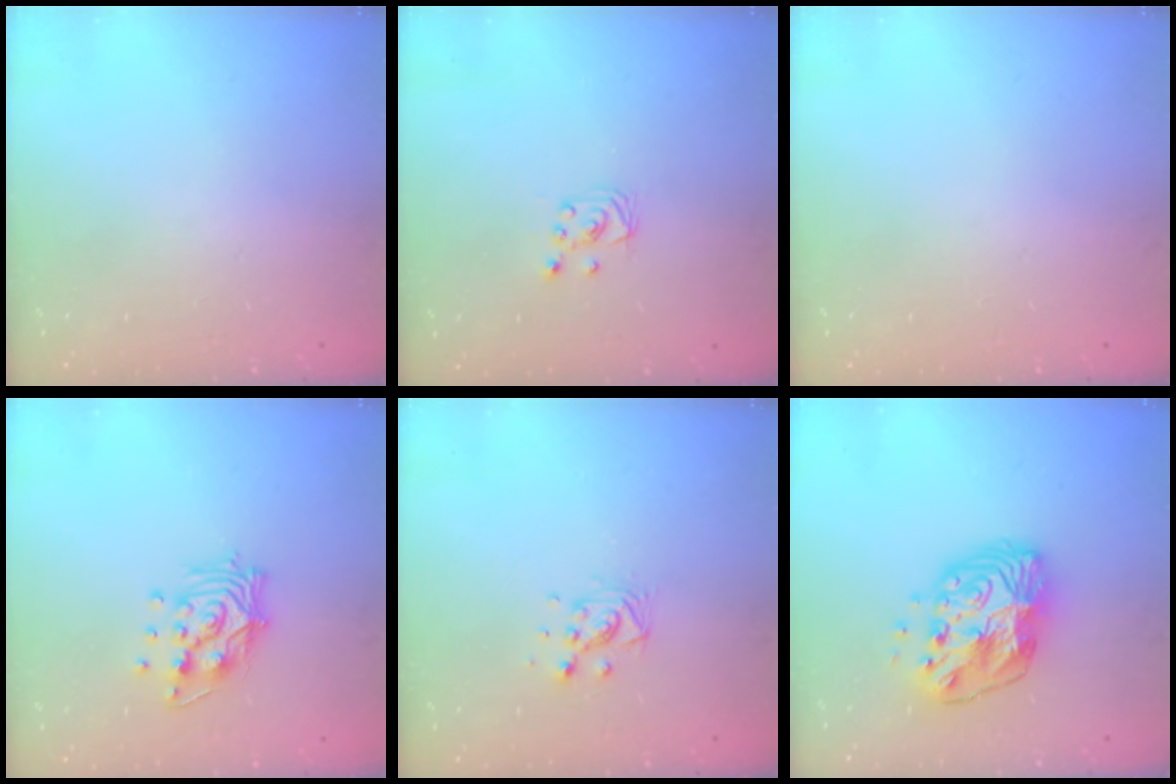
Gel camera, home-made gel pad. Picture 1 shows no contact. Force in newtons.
{"total": 2.3, "press": 2.2, "slide": 0.3}
{"total": 0.0}
{"total": 12.4, "press": 12.4, "slide": 1.0}
{"total": 7.7, "press": 7.3, "slide": 2.4}
{"total": 14.1, "press": 14.1, "slide": 1.2}